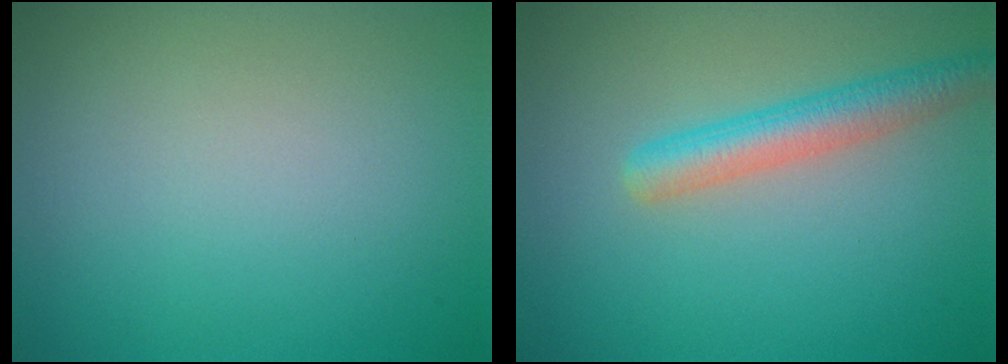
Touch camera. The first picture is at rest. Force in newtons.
{"total": 3.6, "press": 3.6, "slide": 0.1}